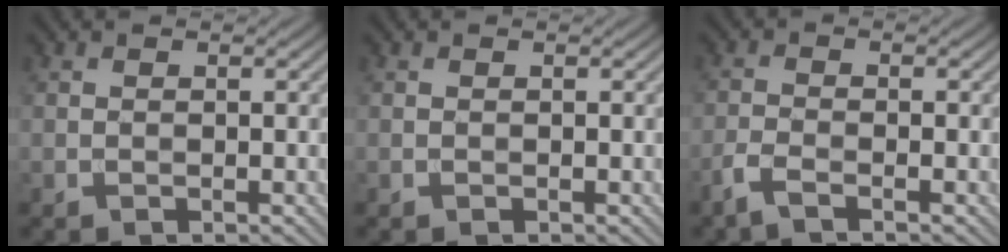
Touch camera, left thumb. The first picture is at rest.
{"total": 0.0}
{"total": 2.6, "force": [-1.9, 0.4, 1.7], "torque": [-0.042, -0.005, -0.050]}